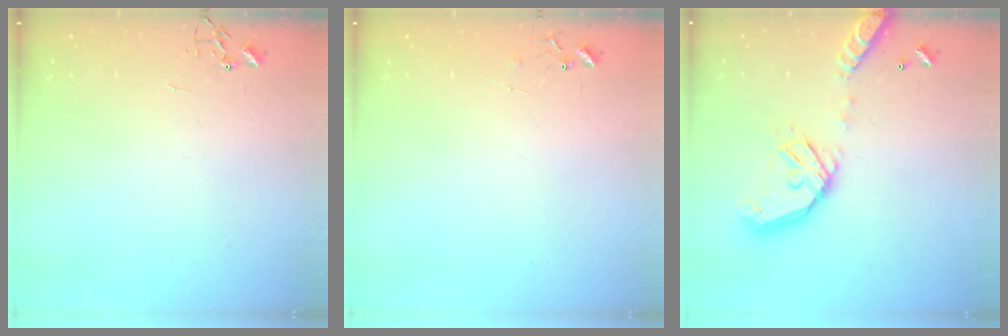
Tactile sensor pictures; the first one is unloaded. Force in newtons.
{"total": 6.9, "press": 6.9, "slide": 0.4}
{"total": 19.5, "press": 19.2, "slide": 3.4}